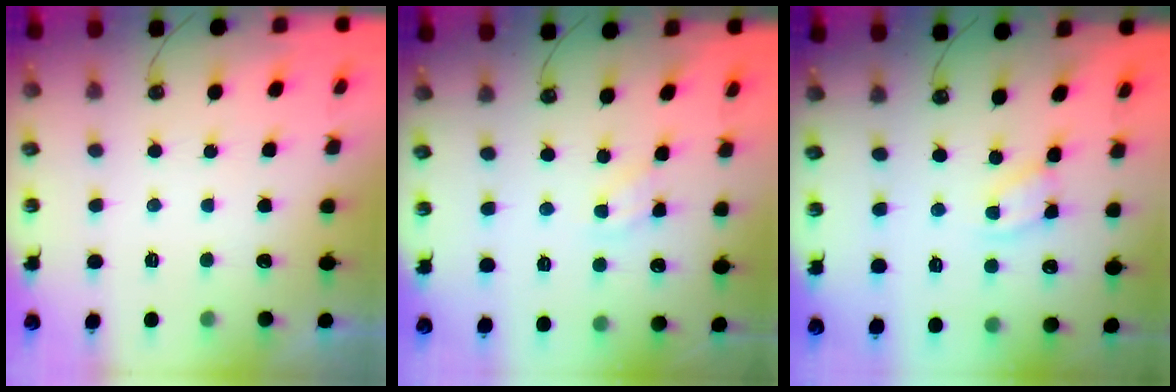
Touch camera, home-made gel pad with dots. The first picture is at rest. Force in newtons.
{"total": 3.2, "press": 3.2, "slide": 0.2}
{"total": 3.6, "press": 3.6, "slide": 0.1}